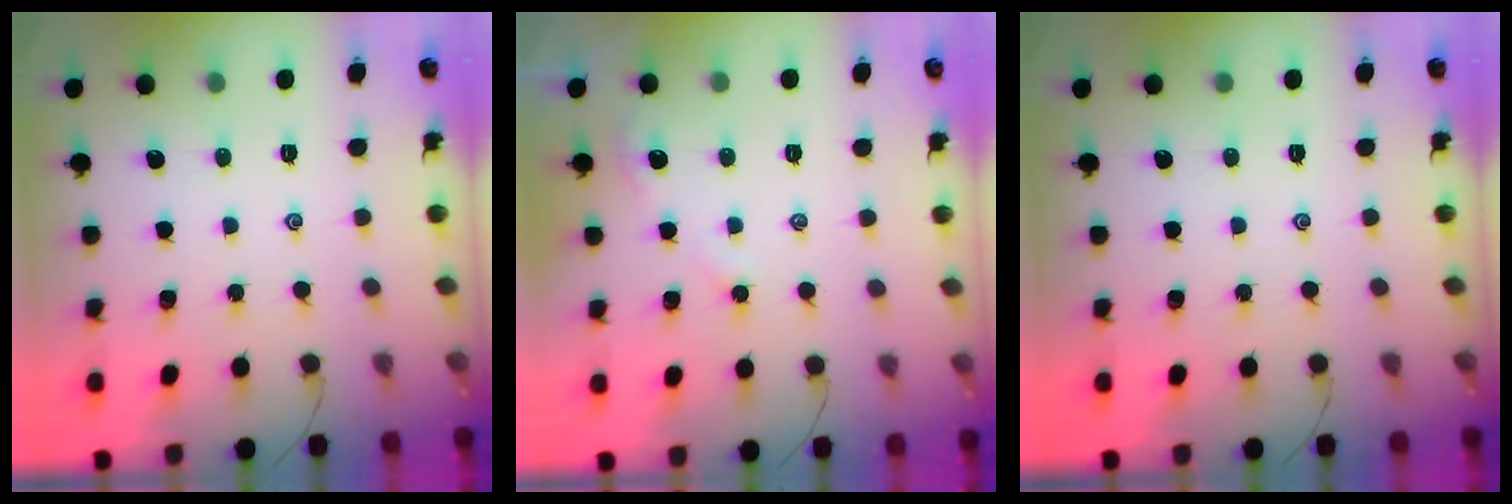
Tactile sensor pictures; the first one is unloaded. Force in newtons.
{"total": 2.8, "press": 2.8, "slide": 0.4}
{"total": 0.0}